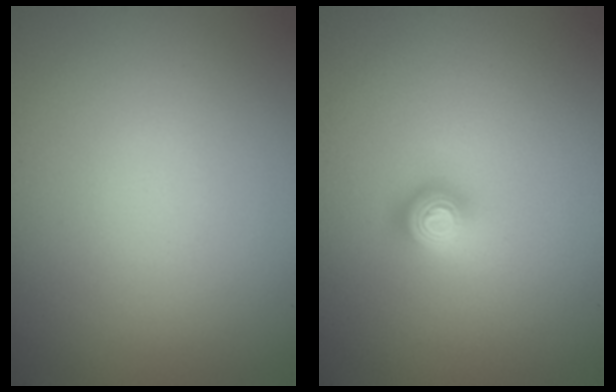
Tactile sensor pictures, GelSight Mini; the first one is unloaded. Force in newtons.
{"total": 2.2, "press": 1.4, "slide": 1.7}